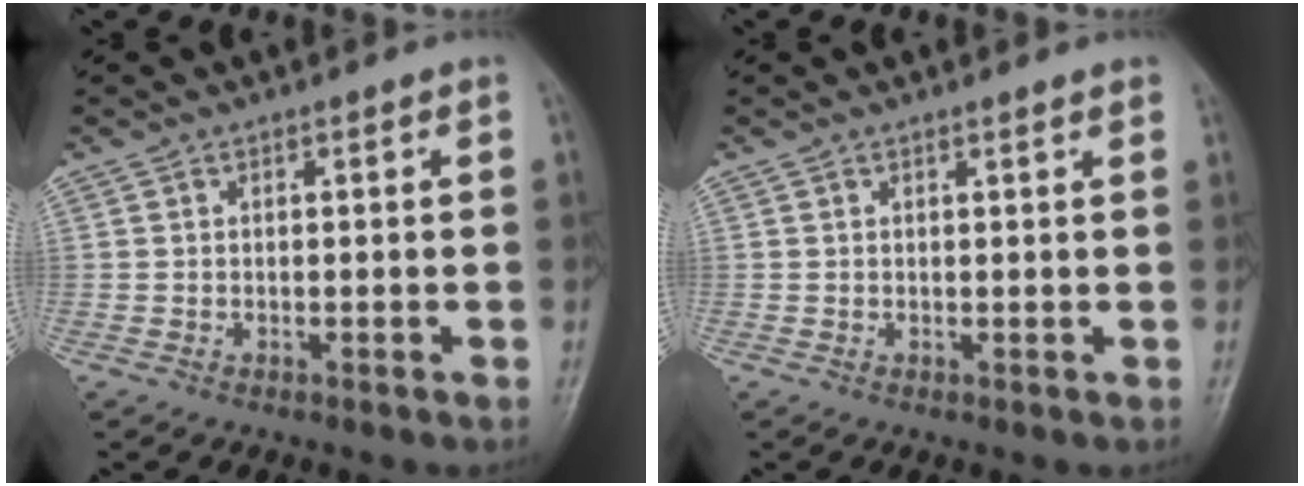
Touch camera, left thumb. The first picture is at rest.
{"total": 1.3, "force": [1.0, -0.1, 0.8], "torque": [-0.007, 0.000, 0.014]}